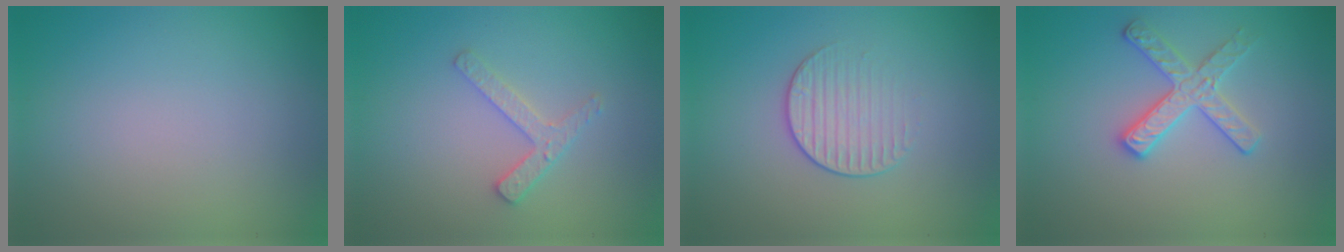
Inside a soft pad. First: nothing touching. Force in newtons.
{"total": 2.3, "press": 2.2, "slide": 0.4}
{"total": 2.0, "press": 1.4, "slide": 1.4}
{"total": 2.8, "press": 2.8, "slide": 0.3}